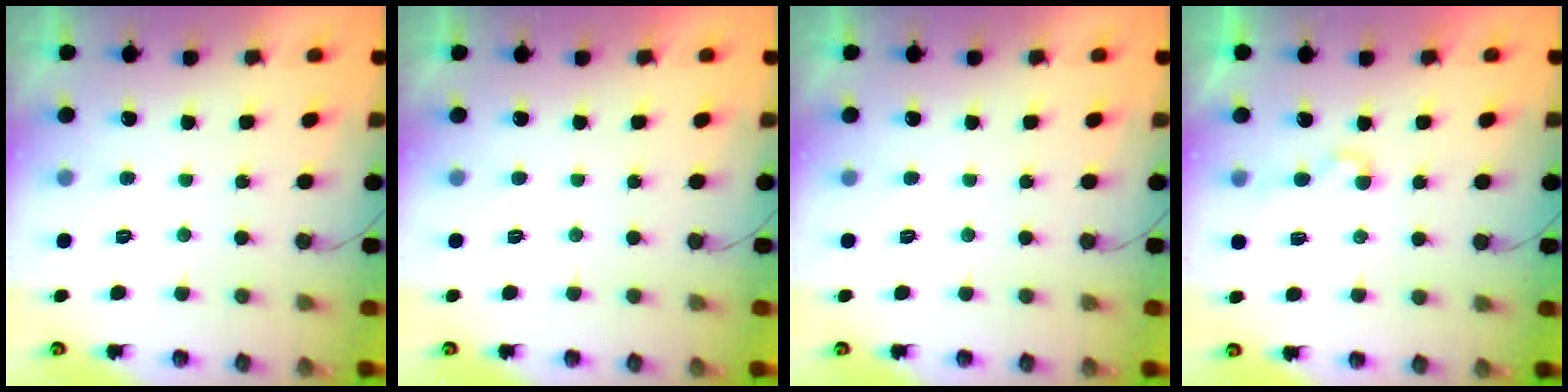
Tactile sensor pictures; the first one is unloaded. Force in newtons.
{"total": 1.7, "press": 1.7, "slide": 0.0}
{"total": 0.0}
{"total": 3.6, "press": 3.6, "slide": 0.3}